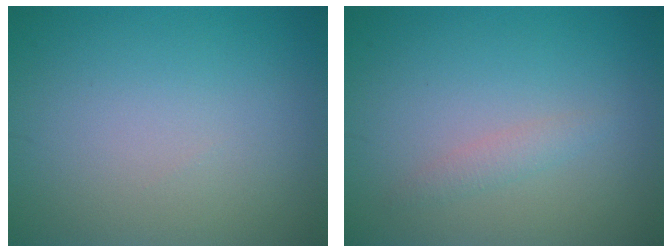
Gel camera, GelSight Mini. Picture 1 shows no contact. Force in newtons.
{"total": 1.2, "press": 1.2, "slide": 0.0}